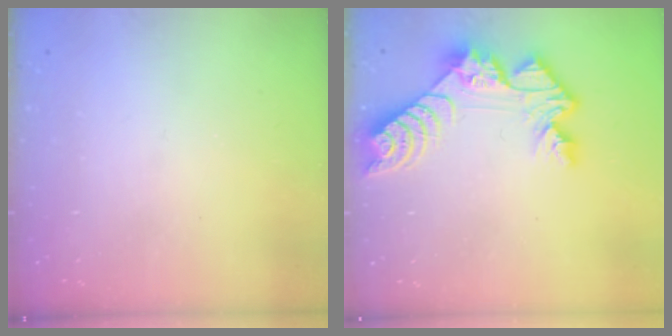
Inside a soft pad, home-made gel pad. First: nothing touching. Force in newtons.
{"total": 11.2, "press": 11.1, "slide": 1.0}